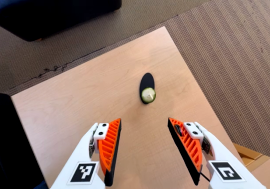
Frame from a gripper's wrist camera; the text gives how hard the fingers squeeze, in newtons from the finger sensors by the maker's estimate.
{"total": 0.6, "left": 1.1, "right": 0.1}